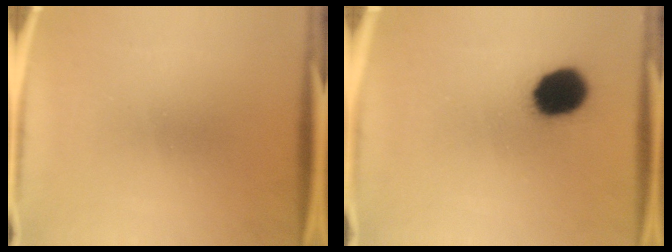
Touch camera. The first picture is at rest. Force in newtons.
{"total": 12.8}